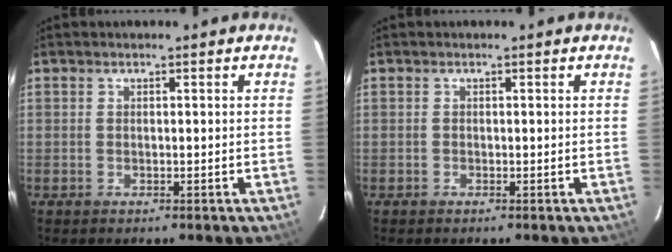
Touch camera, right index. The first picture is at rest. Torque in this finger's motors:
{"motor_torque": [-0.12, -0.12, 0.02, -0.01]}